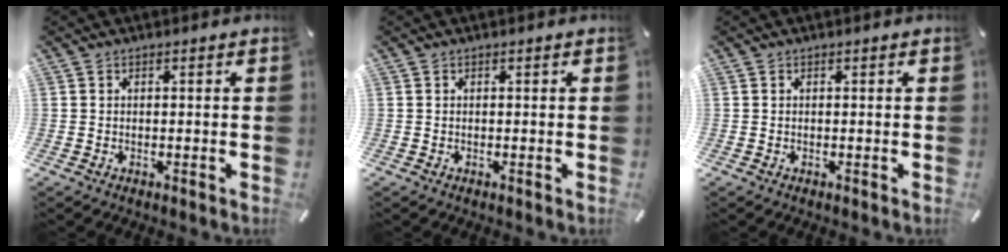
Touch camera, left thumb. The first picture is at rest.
{"total": 0.0}
{"total": 0.0}